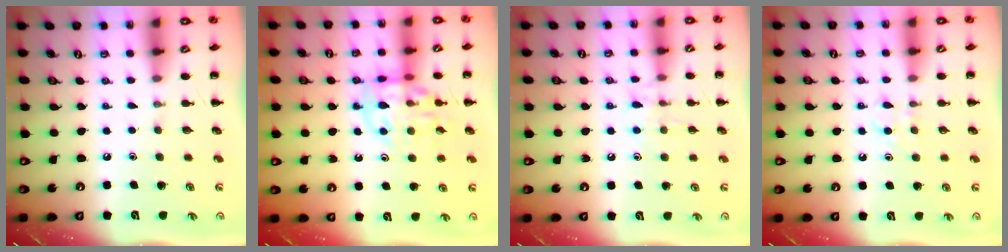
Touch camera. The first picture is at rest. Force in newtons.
{"total": 12.7, "press": 12.6, "slide": 1.6}
{"total": 7.4, "press": 7.3, "slide": 1.2}
{"total": 4.1, "press": 3.9, "slide": 1.3}